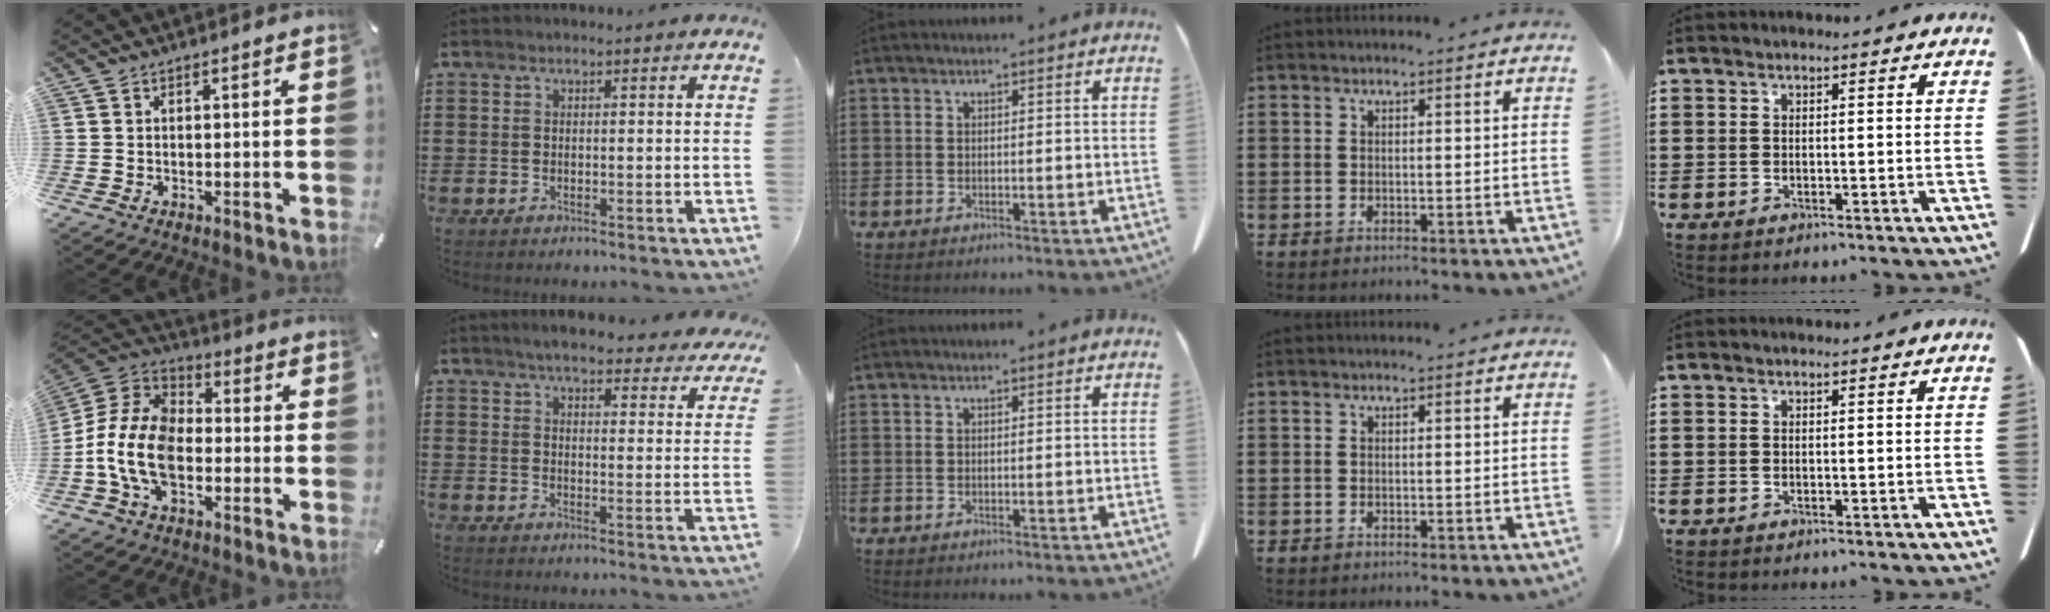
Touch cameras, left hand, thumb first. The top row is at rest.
{"thumb": {"total": 13.9, "force": [-4.1, 9.1, 9.6], "torque": [-0.225, 0.009, -0.079]}, "index": {"total": 5.3, "force": [4.9, 0.3, 2.1], "torque": [-0.058, -0.019, 0.085]}}